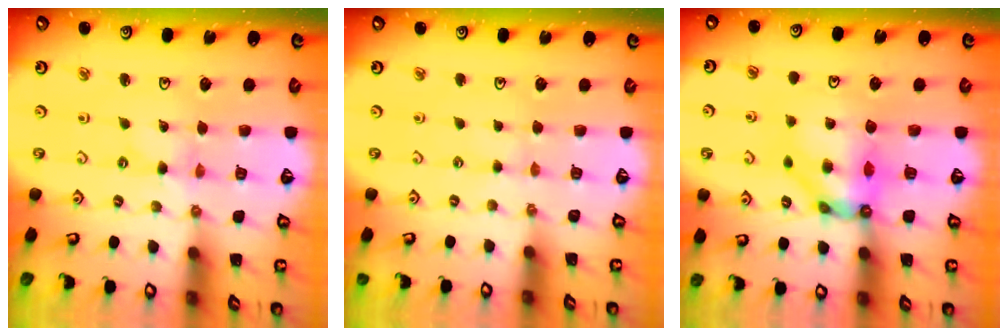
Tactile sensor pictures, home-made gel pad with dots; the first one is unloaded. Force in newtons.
{"total": 0.6, "press": 0.6, "slide": 0.2}
{"total": 9.6, "press": 9.6, "slide": 1.3}